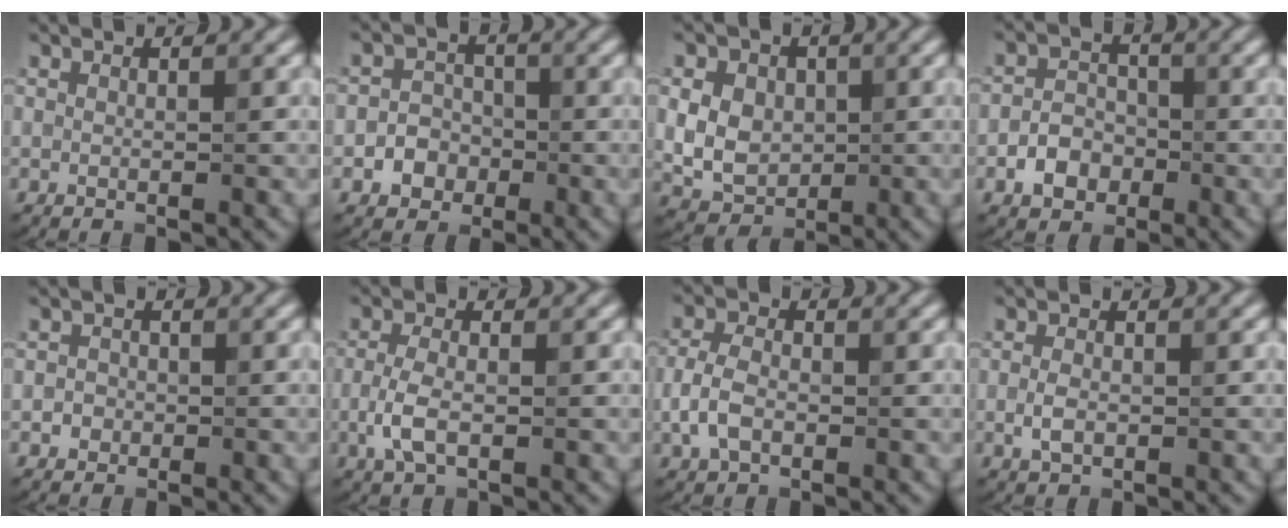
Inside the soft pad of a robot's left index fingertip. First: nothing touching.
{"total": 2.8, "force": [-1.1, 2.4, 1.0], "torque": [0.007, 0.006, -0.031]}
{"total": 10.0, "force": [2.0, 8.1, 5.5], "torque": [-0.095, 0.035, 0.018]}
{"total": 2.9, "force": [-1.3, 2.1, 1.4], "torque": [-0.021, 0.009, -0.021]}
{"total": 1.1, "force": [-0.4, 1.0, 0.3], "torque": [0.017, 0.002, -0.012]}
{"total": 3.0, "force": [-0.9, 1.3, 2.6], "torque": [-0.062, 0.004, -0.019]}
{"total": 3.2, "force": [-0.9, 1.9, 2.4], "torque": [-0.057, 0.007, -0.022]}
{"total": 1.8, "force": [-0.4, 1.0, 1.4], "torque": [-0.034, 0.002, -0.010]}